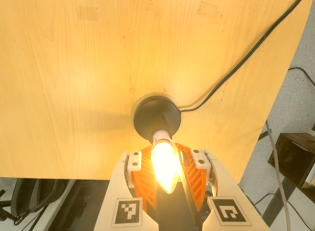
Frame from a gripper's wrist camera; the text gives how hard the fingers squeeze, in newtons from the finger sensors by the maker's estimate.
{"total": 15.0, "left": 14.4, "right": 15.5}